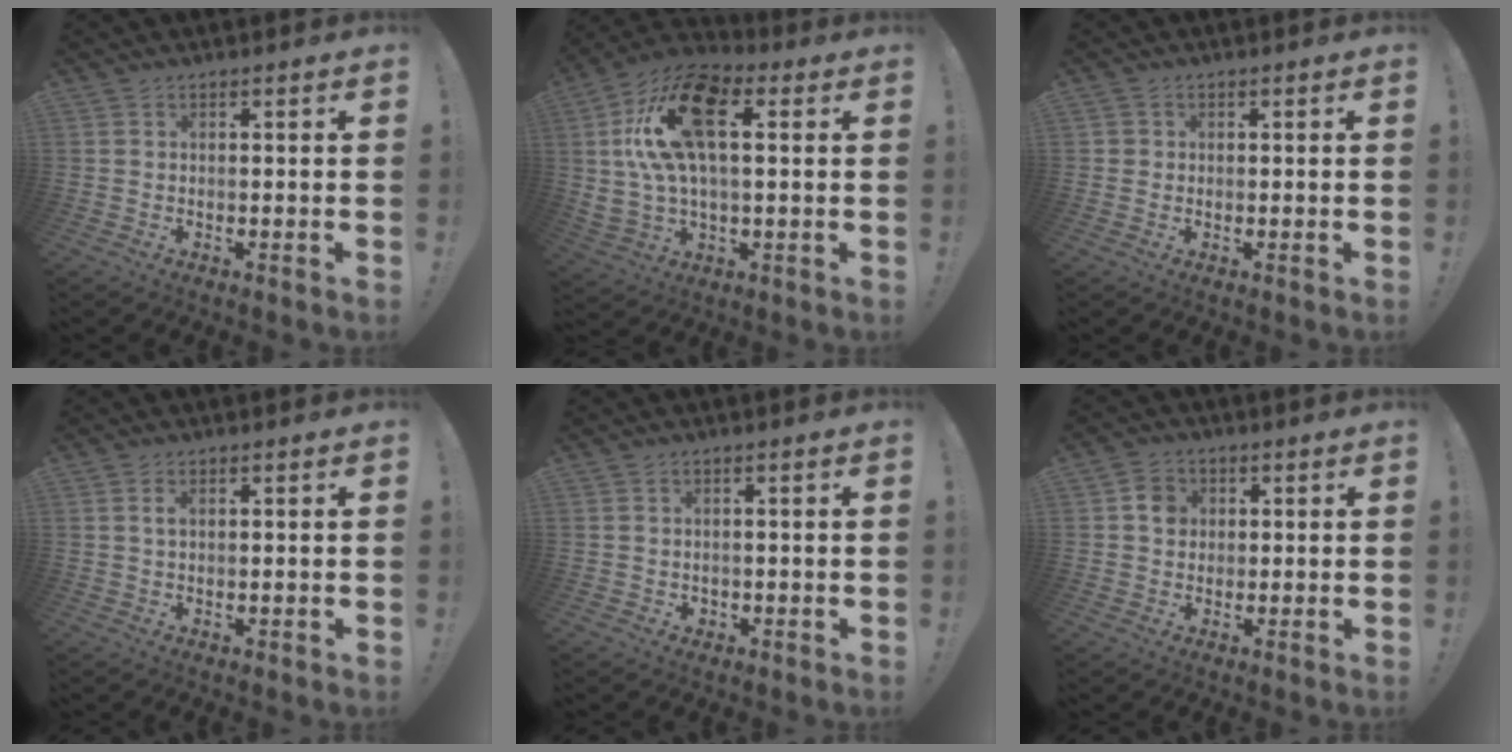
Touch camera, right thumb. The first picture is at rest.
{"total": 20.3, "force": [5.8, 10.4, 16.5], "torque": [-0.304, -0.004, 0.099]}
{"total": 1.3, "force": [0.1, 1.3, 0.2], "torque": [-0.006, 0.005, 0.003]}
{"total": 1.8, "force": [0.7, 0.8, 1.5], "torque": [-0.016, -0.004, 0.009]}
{"total": 1.3, "force": [0.3, 1.2, 0.4], "torque": [0.001, -0.005, 0.003]}
{"total": 5.6, "force": [1.0, 5.1, 2.2], "torque": [-0.020, 0.006, 0.016]}